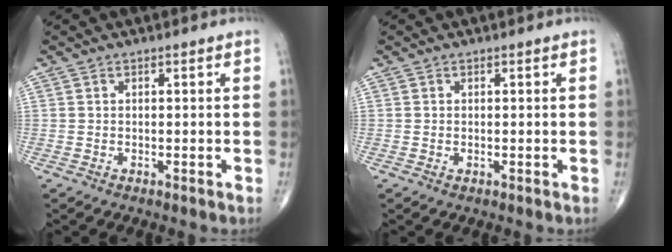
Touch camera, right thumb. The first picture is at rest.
{"total": 0.0}